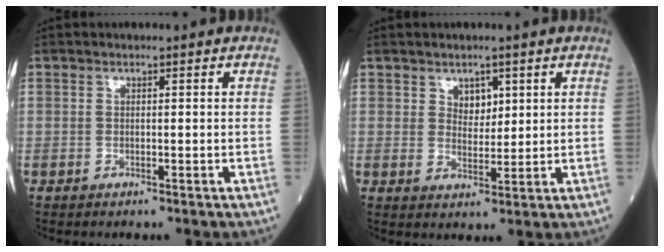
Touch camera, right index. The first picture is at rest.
{"total": 3.0, "force": [1.6, 1.9, 1.7], "torque": [-0.024, 0.000, 0.030]}